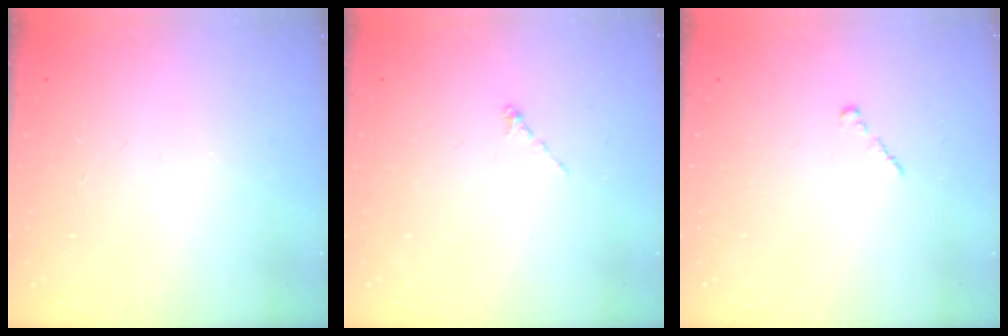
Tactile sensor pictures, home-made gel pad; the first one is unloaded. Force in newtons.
{"total": 0.0}
{"total": 1.0, "press": 0.8, "slide": 0.5}